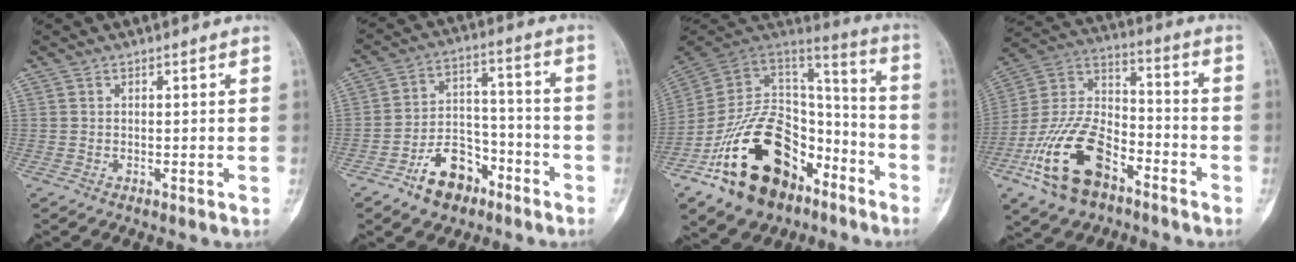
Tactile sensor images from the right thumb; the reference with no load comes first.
{"total": 11.2, "force": [-6.9, 6.8, 5.6], "torque": [-0.068, 0.066, -0.116]}
{"total": 29.0, "force": [-14.9, 17.6, 17.6], "torque": [-0.325, 0.080, -0.246]}
{"total": 19.2, "force": [-9.9, 10.3, 12.9], "torque": [-0.247, 0.066, -0.187]}